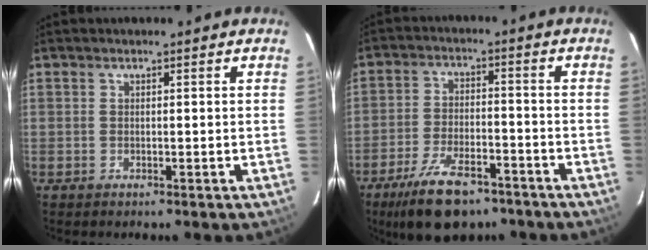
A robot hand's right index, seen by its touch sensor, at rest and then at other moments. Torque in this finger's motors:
{"motor_torque": [1.22, -0.92, 0.47, 0.09]}